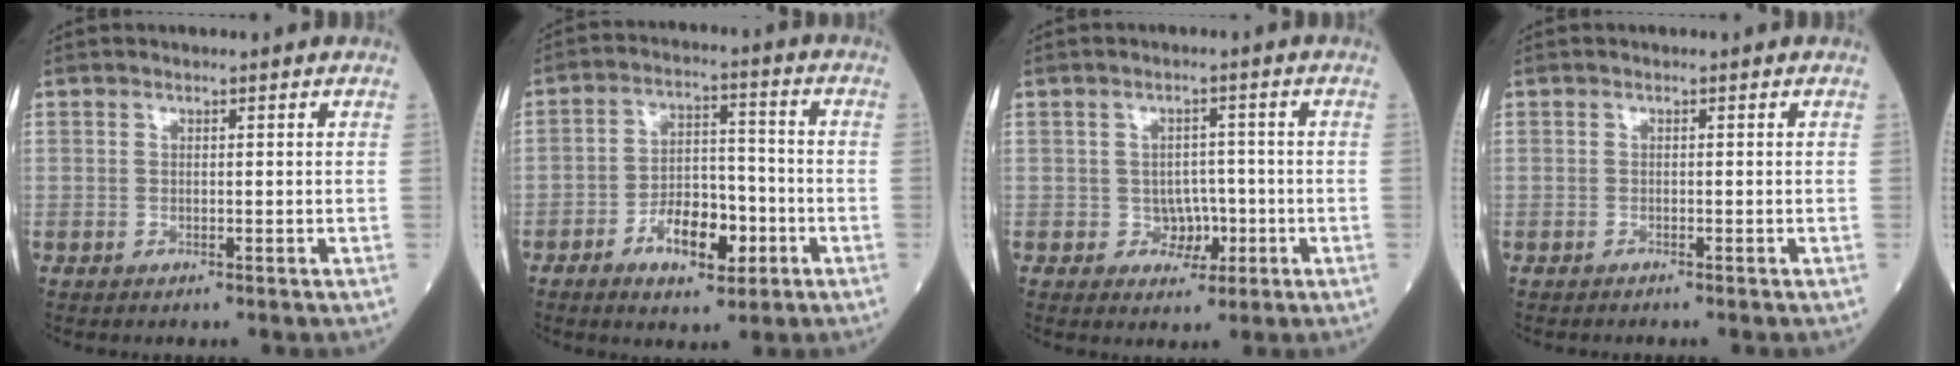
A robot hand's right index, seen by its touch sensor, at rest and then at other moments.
{"total": 8.8, "force": [-3.9, 4.1, 6.7], "torque": [-0.118, 0.012, -0.063]}
{"total": 3.6, "force": [-0.9, 3.0, 1.8], "torque": [-0.014, 0.007, -0.009]}
{"total": 0.9, "force": [-0.8, 0.0, 0.3], "torque": [-0.001, 0.001, -0.013]}